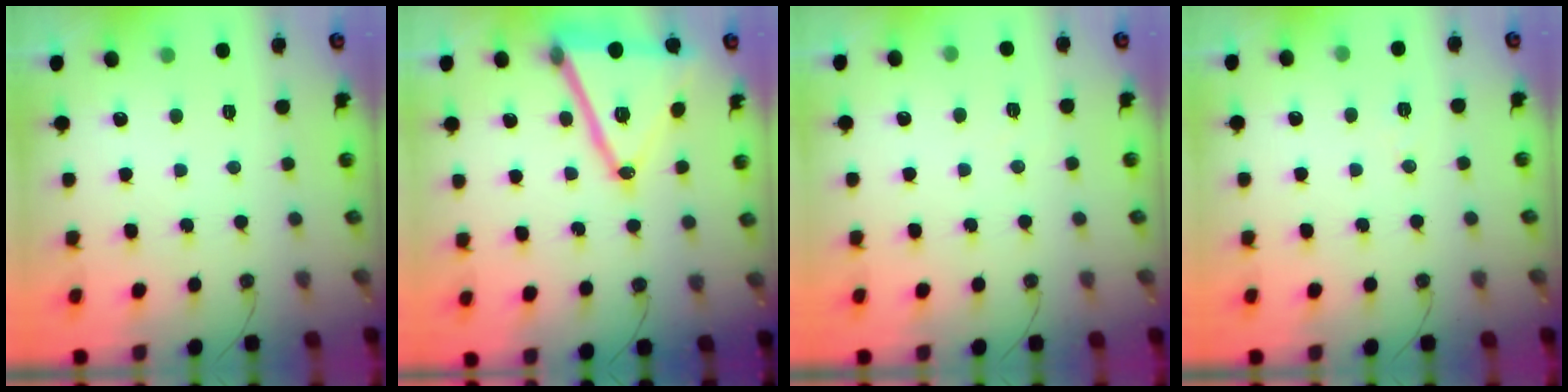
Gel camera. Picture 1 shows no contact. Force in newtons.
{"total": 19.4, "press": 19.1, "slide": 3.8}
{"total": 5.1, "press": 4.0, "slide": 3.2}
{"total": 5.3, "press": 3.0, "slide": 4.4}